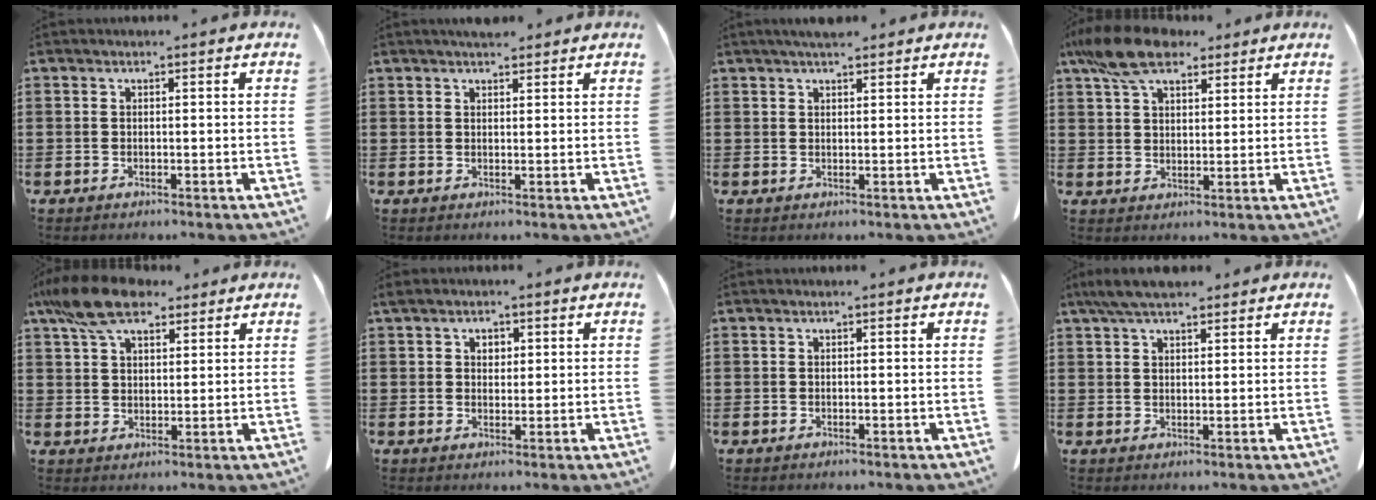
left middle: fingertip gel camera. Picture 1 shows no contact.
{"total": 2.5, "force": [2.2, 0.7, 0.9], "torque": [-0.015, -0.003, 0.040]}
{"total": 2.8, "force": [2.2, 0.7, 1.5], "torque": [-0.034, 0.002, 0.042]}
{"total": 9.2, "force": [6.4, 4.2, 5.1], "torque": [-0.120, 0.001, 0.123]}
{"total": 9.4, "force": [6.5, 4.2, 5.3], "torque": [-0.124, 0.000, 0.124]}
{"total": 2.2, "force": [1.1, 1.5, 1.0], "torque": [-0.018, 0.004, 0.018]}
{"total": 0.0}
{"total": 4.9, "force": [3.8, 1.2, 2.9], "torque": [-0.066, -0.002, 0.072]}